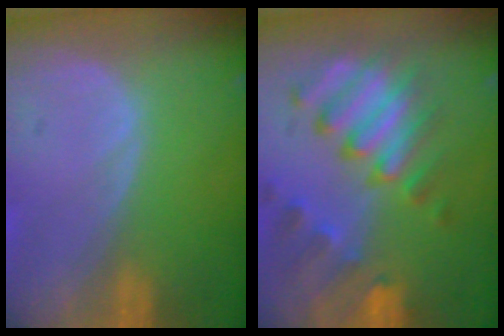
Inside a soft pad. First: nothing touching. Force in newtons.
{"total": 10.0, "press": 8.9, "slide": 4.6}